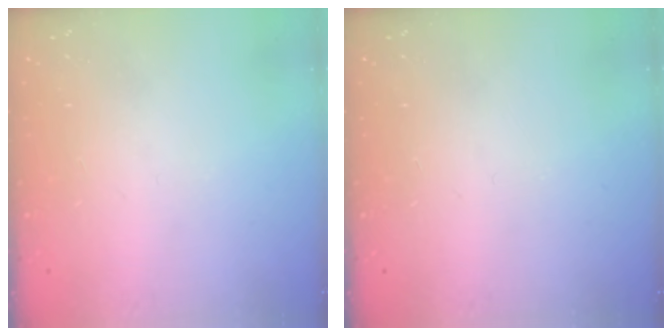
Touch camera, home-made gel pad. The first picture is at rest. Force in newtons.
{"total": 0.0}